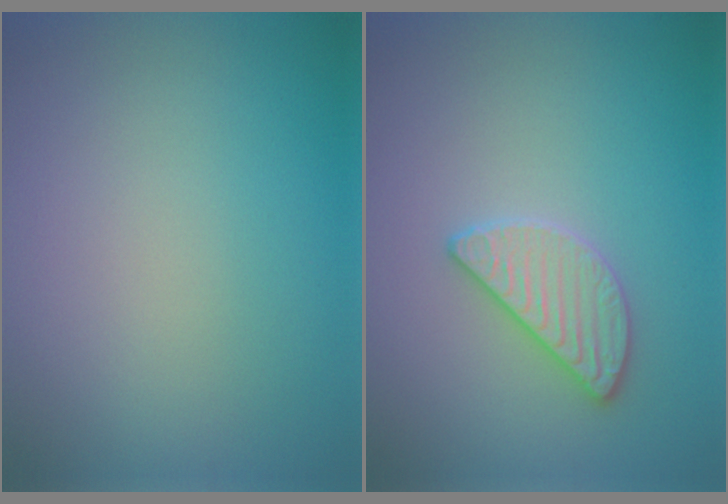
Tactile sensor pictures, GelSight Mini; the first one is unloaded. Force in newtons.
{"total": 2.6, "press": 2.6, "slide": 0.4}